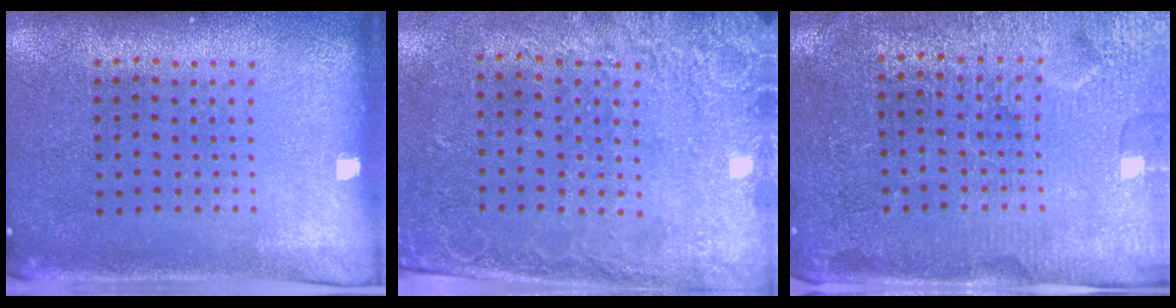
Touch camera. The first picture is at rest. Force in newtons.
{"total": 2.6, "press": 2.0, "slide": 1.7}
{"total": 4.0, "press": 3.9, "slide": 1.0}